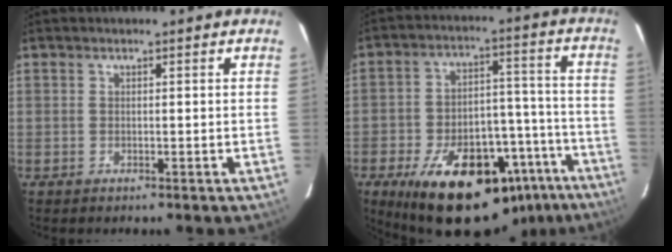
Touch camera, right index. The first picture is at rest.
{"total": 26.7, "force": [-17.2, 12.8, 16.0], "torque": [-0.256, 0.026, -0.222]}